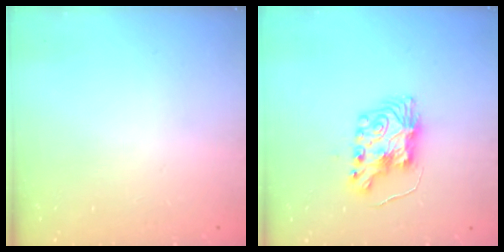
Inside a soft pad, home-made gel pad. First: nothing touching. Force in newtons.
{"total": 9.3, "press": 9.3, "slide": 0.4}